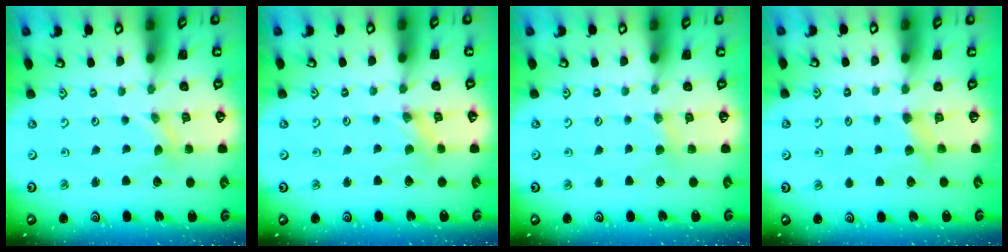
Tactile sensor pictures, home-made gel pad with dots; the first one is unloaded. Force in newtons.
{"total": 0.0}
{"total": 2.2, "press": 2.2, "slide": 0.4}
{"total": 3.9, "press": 3.9, "slide": 0.6}